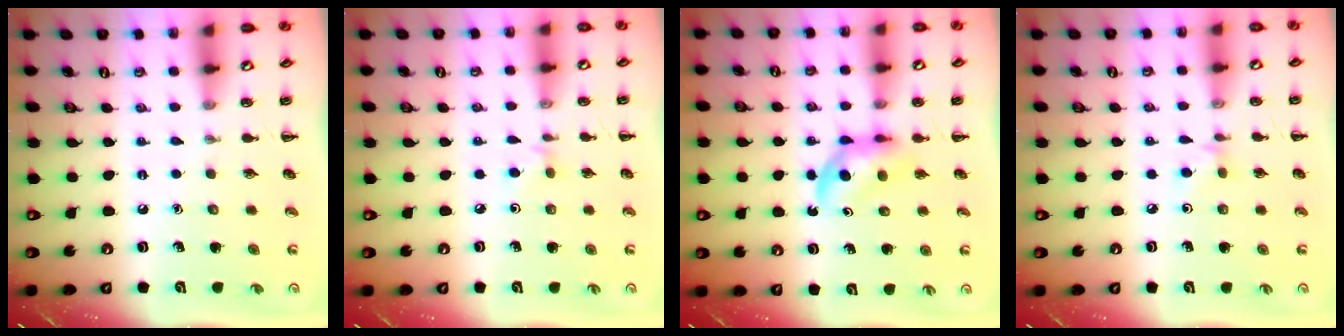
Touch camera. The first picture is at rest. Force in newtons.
{"total": 2.9, "press": 2.7, "slide": 1.2}
{"total": 4.5, "press": 4.4, "slide": 1.2}
{"total": 2.9, "press": 2.6, "slide": 1.2}